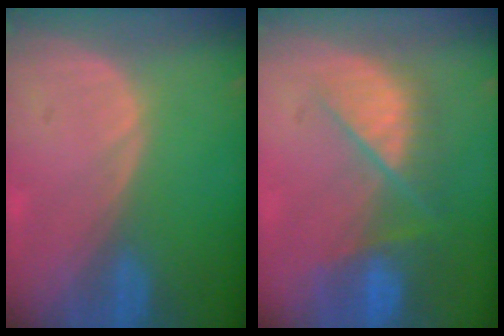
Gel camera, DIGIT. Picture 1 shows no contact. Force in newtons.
{"total": 9.2, "press": 7.9, "slide": 4.7}